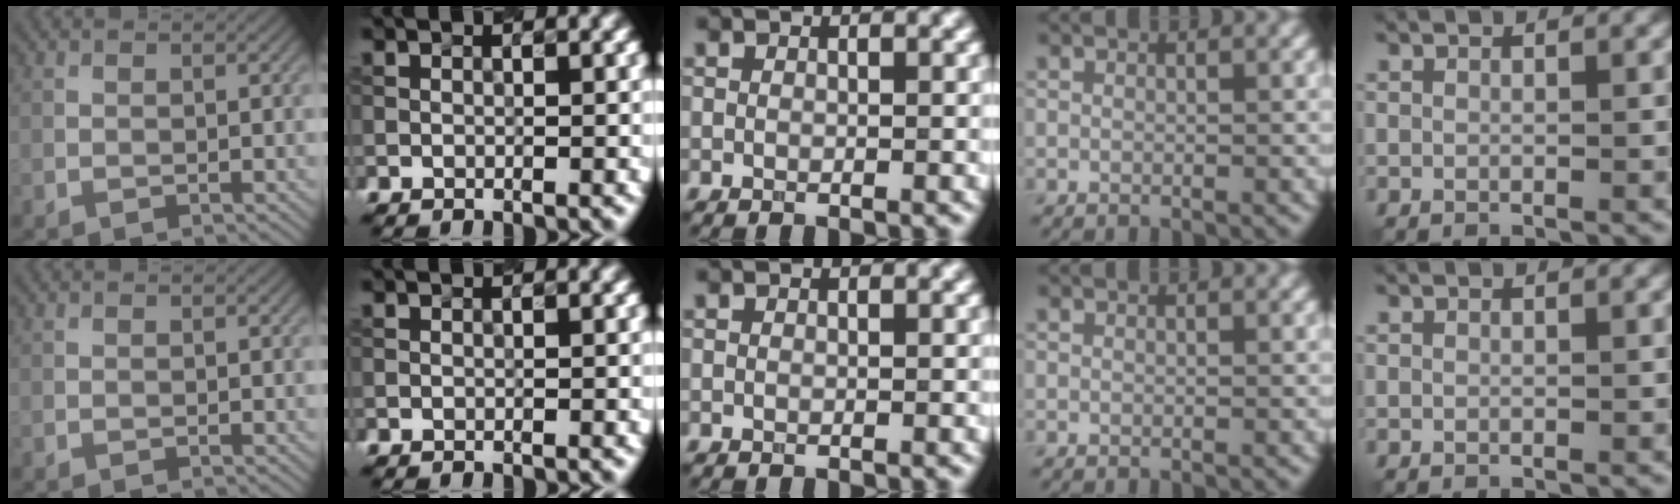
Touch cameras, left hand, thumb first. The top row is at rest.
{}